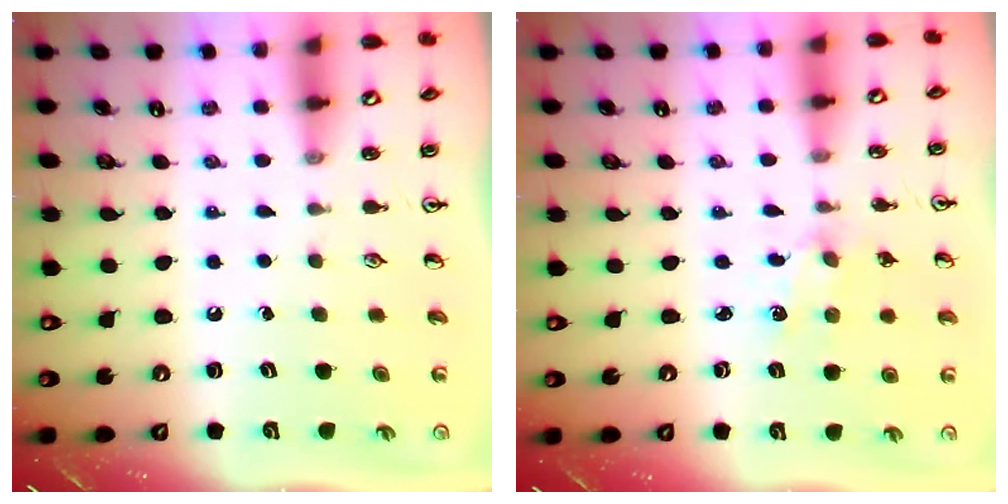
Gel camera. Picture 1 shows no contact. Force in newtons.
{"total": 1.8, "press": 1.8, "slide": 0.3}